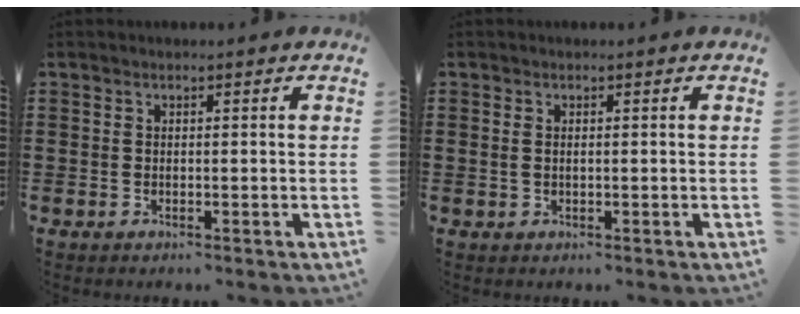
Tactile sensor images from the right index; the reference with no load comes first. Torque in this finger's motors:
{"motor_torque": [-0.21, 1.07, -0.04, -0.01]}